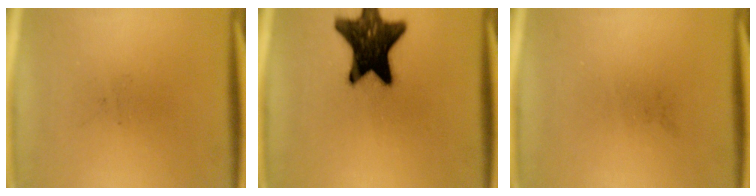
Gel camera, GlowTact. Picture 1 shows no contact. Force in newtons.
{"total": 17.1}
{"total": 0.0}